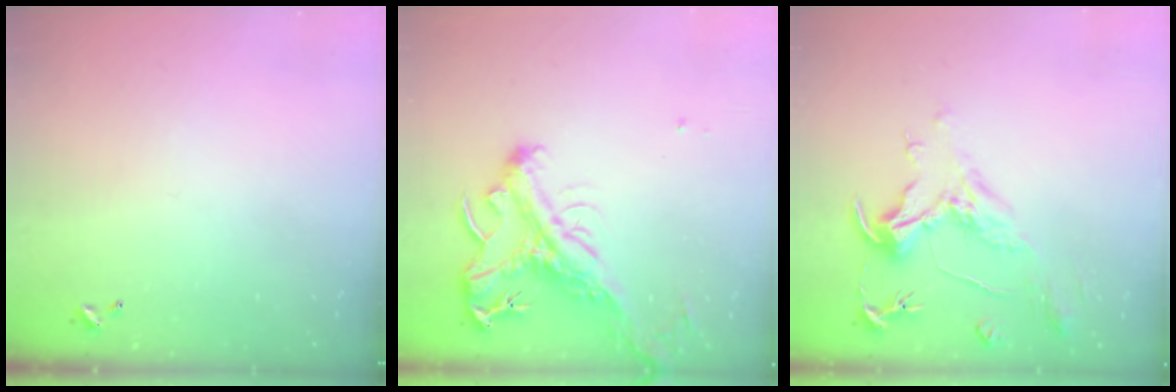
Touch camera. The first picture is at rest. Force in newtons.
{"total": 2.6, "press": 2.2, "slide": 1.4}
{"total": 2.1, "press": 1.6, "slide": 1.3}